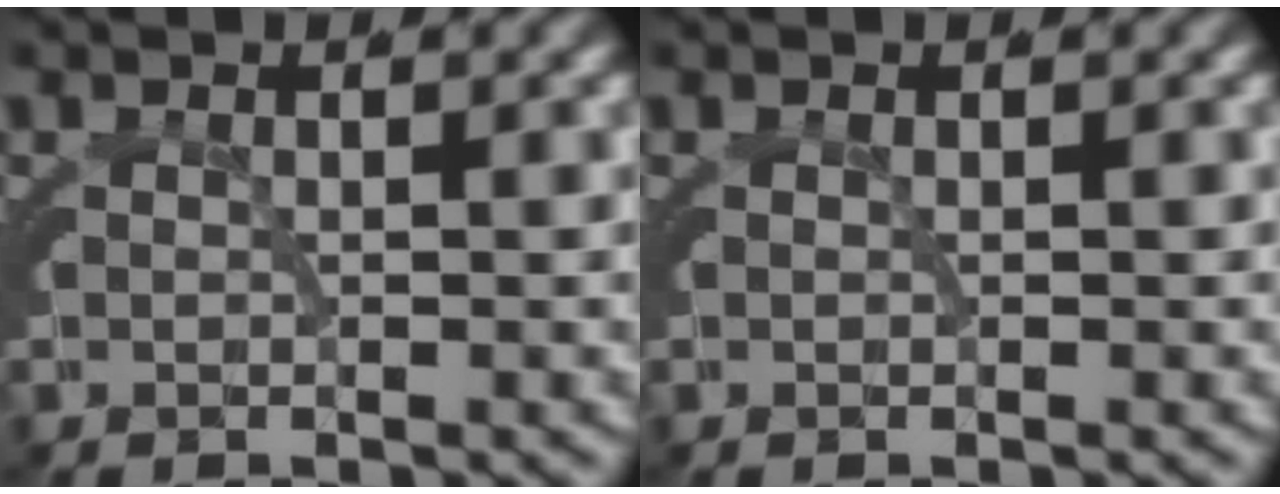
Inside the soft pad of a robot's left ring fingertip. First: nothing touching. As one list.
[{"total": 0.0}]